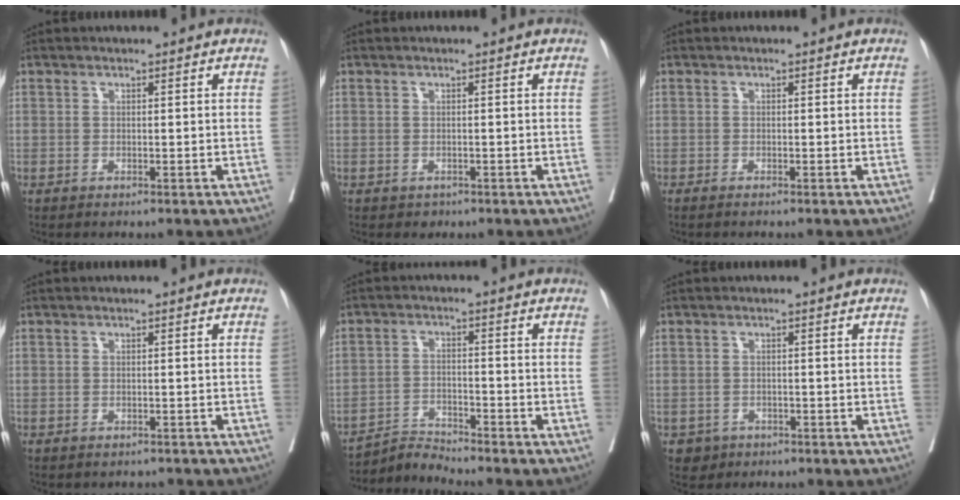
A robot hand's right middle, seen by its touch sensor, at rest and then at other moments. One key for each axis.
{"total": 0.7, "fx": -0.4, "fy": 0.6, "fz": 0.1, "tx": -0.003, "ty": 0.002, "tz": -0.001}
{"total": 1.1, "fx": -1.0, "fy": -0.1, "fz": 0.6, "tx": -0.007, "ty": 0.001, "tz": -0.013}
{"total": 0.9, "fx": -0.8, "fy": 0.5, "fz": 0.1, "tx": -0.005, "ty": 0.001, "tz": -0.010}
{"total": 4.2, "fx": -3.8, "fy": -1.2, "fz": -1.2, "tx": 0.019, "ty": -0.010, "tz": -0.069}
{"total": 2.4, "fx": -1.3, "fy": 2.0, "fz": 0.2, "tx": -0.001, "ty": 0.007, "tz": -0.017}